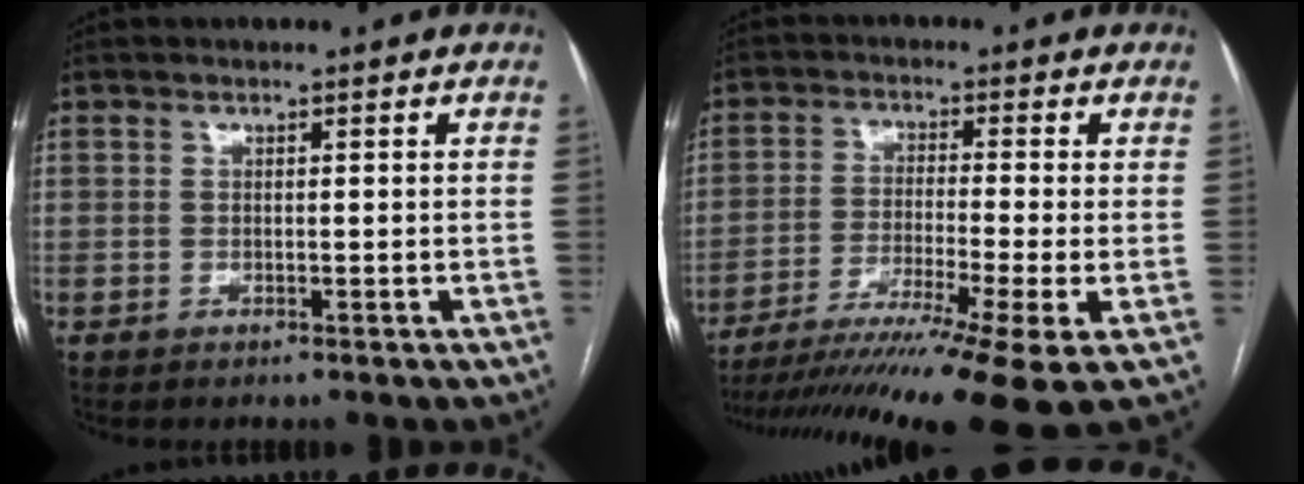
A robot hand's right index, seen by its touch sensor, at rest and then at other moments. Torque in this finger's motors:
{"motor_torque": [2.00, -0.14, 0.91, 0.21]}